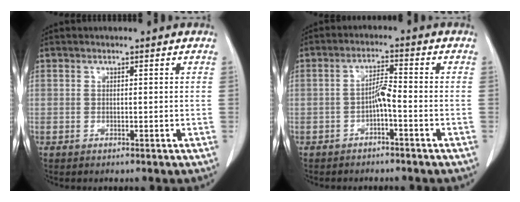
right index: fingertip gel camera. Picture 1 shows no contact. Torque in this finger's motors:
{"motor_torque": [0.71, -0.57, 0.28, 0.08]}